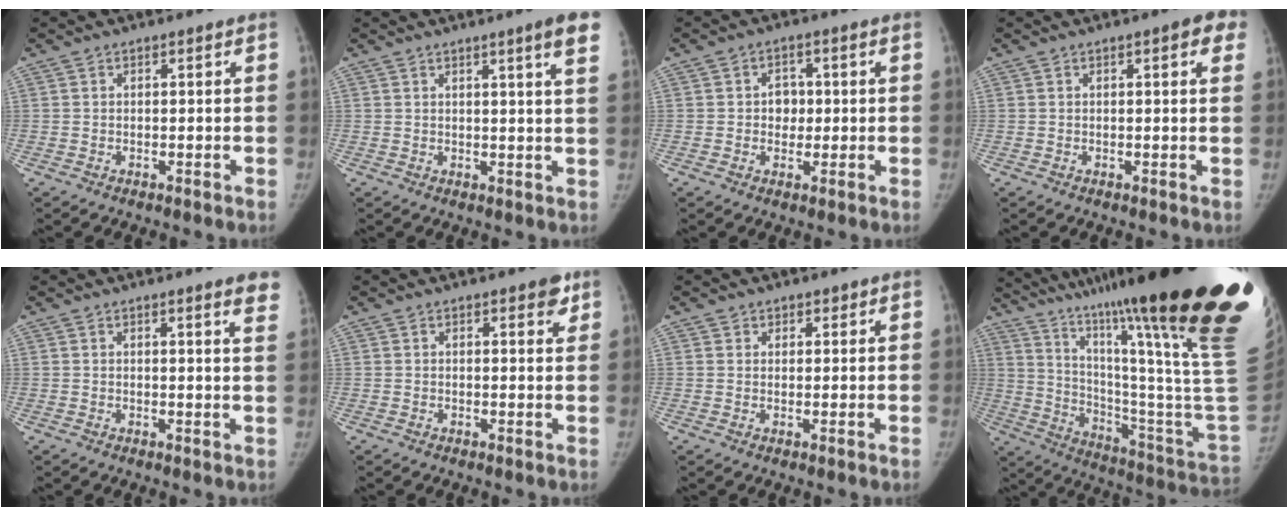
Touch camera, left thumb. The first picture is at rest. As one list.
[{"total": 7.1, "force": [4.3, -0.1, 5.7], "torque": [-0.065, -0.016, 0.045]}, {"total": 3.8, "force": [0.2, 3.2, 2.0], "torque": [-0.003, 0.006, -0.001]}, {"total": 4.4, "force": [1.9, 1.3, 3.7], "torque": [-0.028, 0.001, 0.013]}, {"total": 5.6, "force": [4.2, 0.4, 3.7], "torque": [-0.034, -0.015, 0.036]}, {"total": 3.0, "force": [1.8, 1.3, 2.0], "torque": [-0.009, -0.006, 0.018]}, {"total": 1.9, "force": [1.2, 1.4, 0.0], "torque": [0.026, -0.005, 0.010]}, {"total": 44.0, "force": [27.7, 6.2, 33.6], "torque": [-0.333, -0.126, 0.417]}]